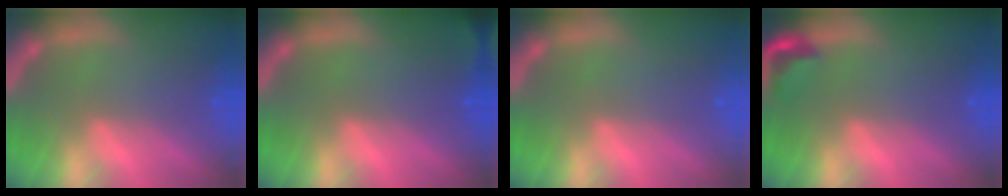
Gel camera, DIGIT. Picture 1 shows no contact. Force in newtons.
{"total": 2.4}
{"total": 0.0}
{"total": 2.4}